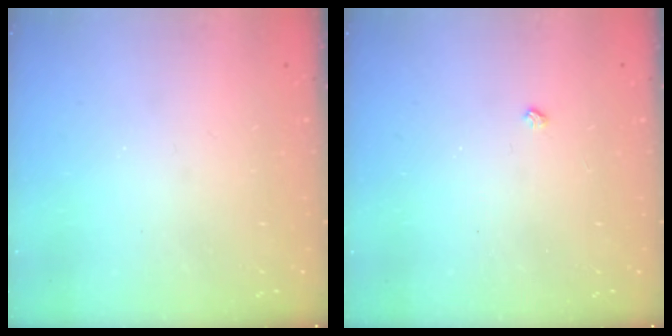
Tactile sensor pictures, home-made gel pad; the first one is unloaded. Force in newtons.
{"total": 3.3, "press": 3.3, "slide": 0.4}